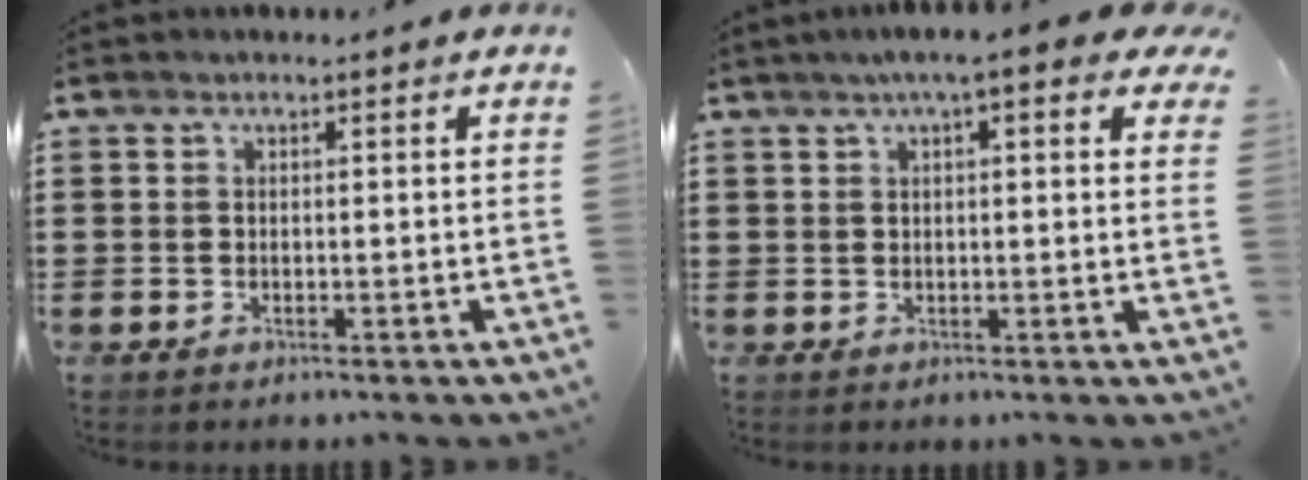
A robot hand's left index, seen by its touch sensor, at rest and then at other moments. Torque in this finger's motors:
{"motor_torque": [2.14, 0.00, 0.88, 0.13]}